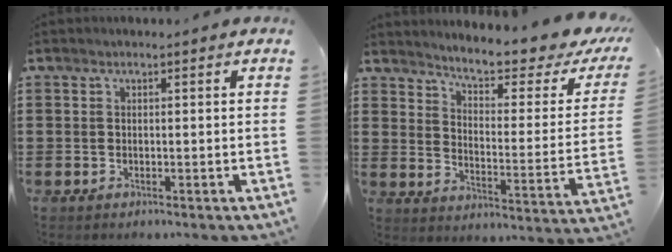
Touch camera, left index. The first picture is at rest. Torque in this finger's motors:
{"motor_torque": [2.14, 0.00, 0.52, 0.08]}